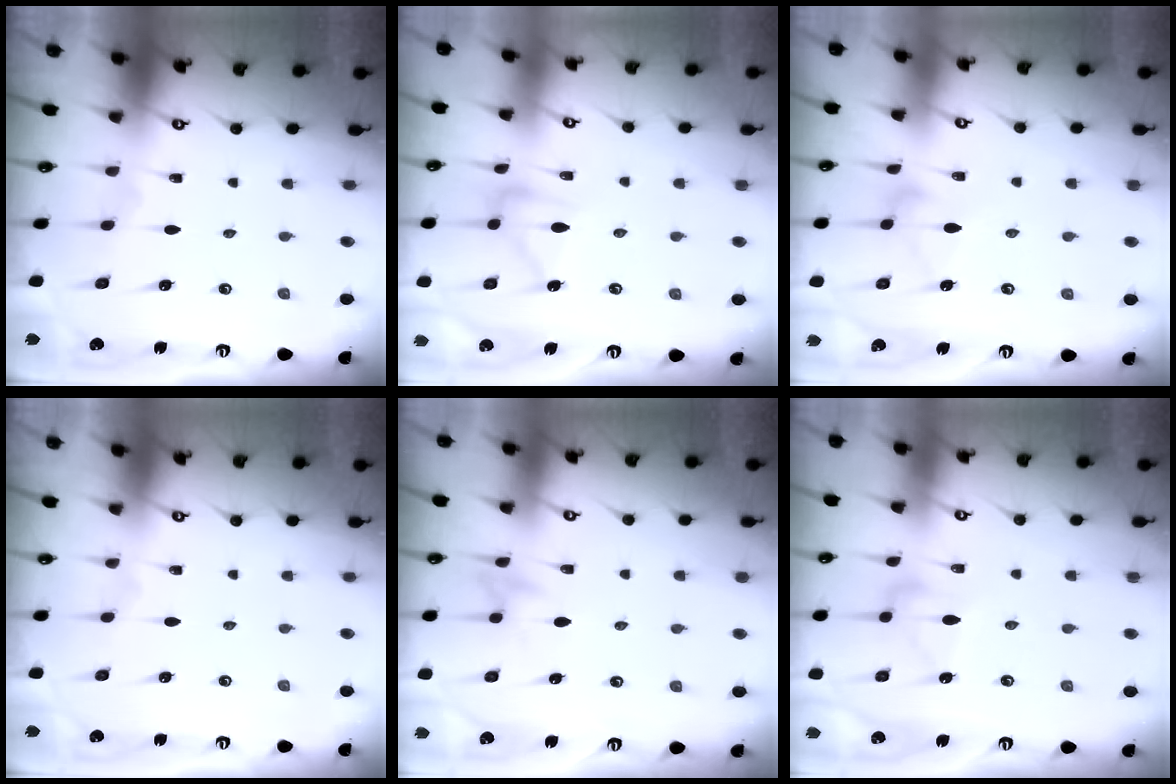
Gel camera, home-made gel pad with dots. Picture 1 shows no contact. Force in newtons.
{"total": 11.3, "press": 11.3, "slide": 0.5}
{"total": 7.6, "press": 7.6, "slide": 0.5}
{"total": 0.0}
{"total": 6.0, "press": 6.0, "slide": 0.7}
{"total": 8.3, "press": 8.3, "slide": 0.1}